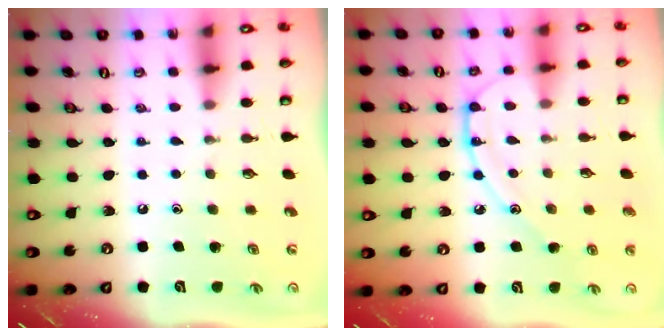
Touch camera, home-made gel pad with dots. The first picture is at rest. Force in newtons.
{"total": 9.9, "press": 9.9, "slide": 0.2}